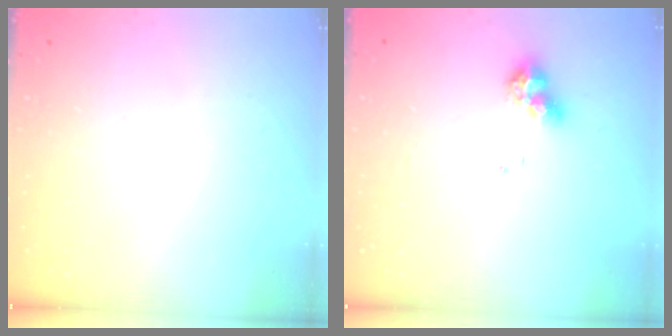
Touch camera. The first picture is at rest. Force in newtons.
{"total": 7.9, "press": 7.9, "slide": 0.4}